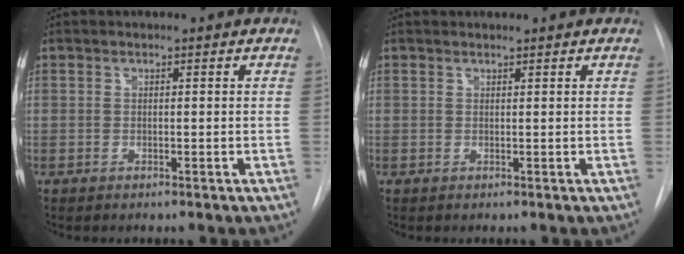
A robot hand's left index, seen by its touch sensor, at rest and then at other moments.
{"total": 0.6, "force": [0.5, -0.1, 0.0], "torque": [-0.003, 0.005, 0.013]}